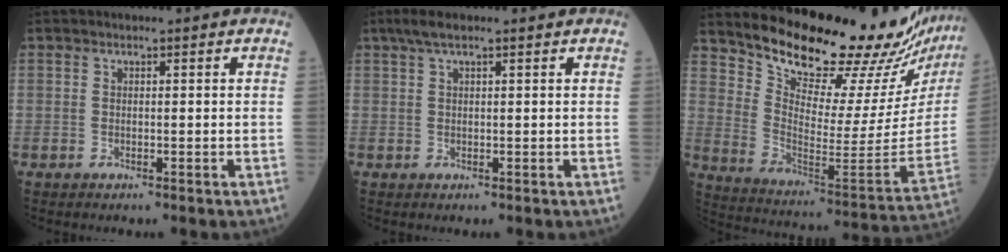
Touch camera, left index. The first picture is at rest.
{"total": 3.4, "force": [2.4, 0.3, 2.4], "torque": [-0.053, 0.026, 0.046]}
{"total": 25.1, "force": [23.0, 2.2, 9.9], "torque": [-0.168, -0.119, 0.318]}